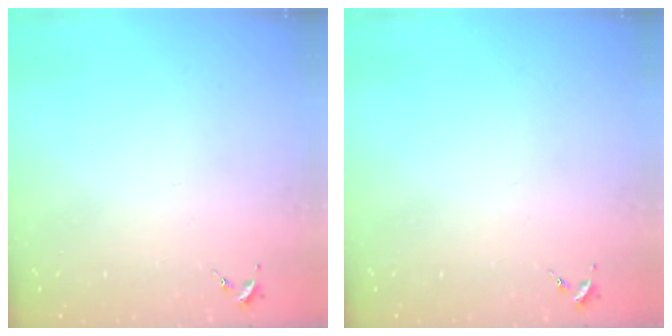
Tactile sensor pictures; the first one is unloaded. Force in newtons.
{"total": 0.0}